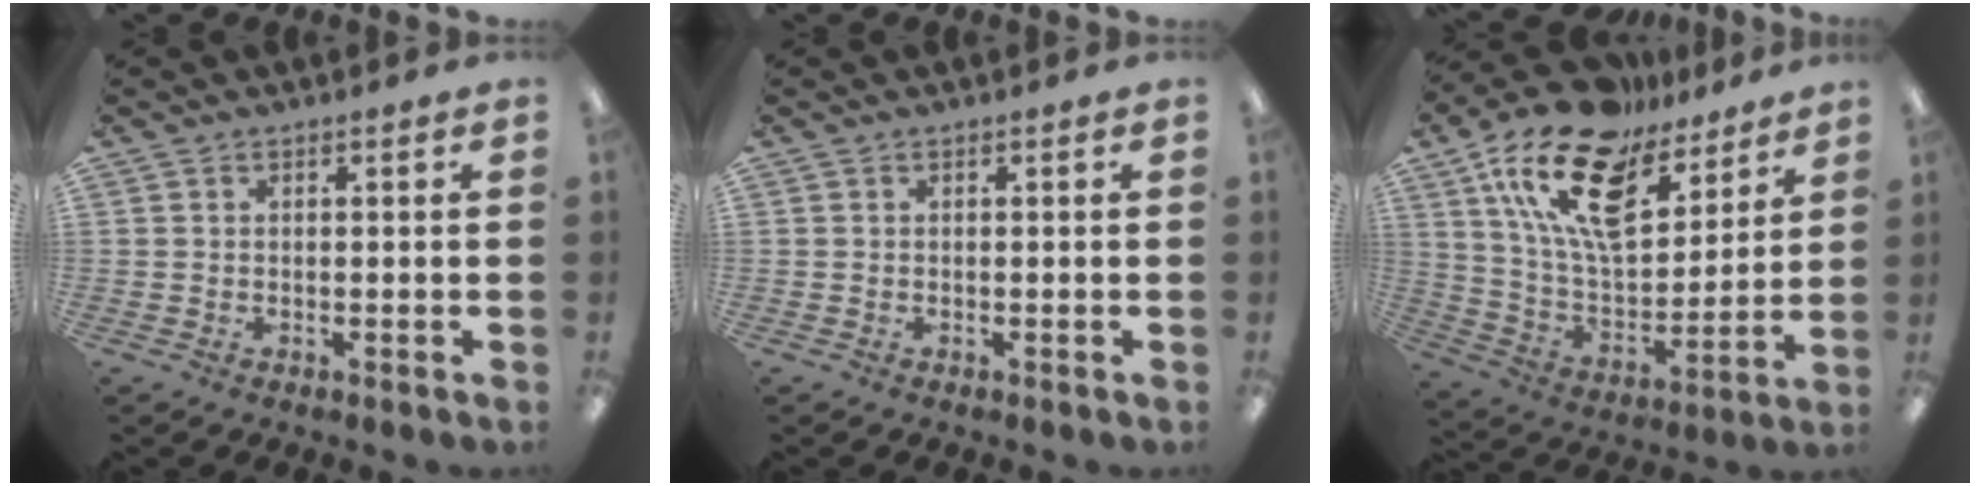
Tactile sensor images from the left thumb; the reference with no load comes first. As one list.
[{"total": 0.0}, {"total": 20.9, "force": [13.2, 9.9, 12.7], "torque": [-0.253, -0.079, 0.232]}]